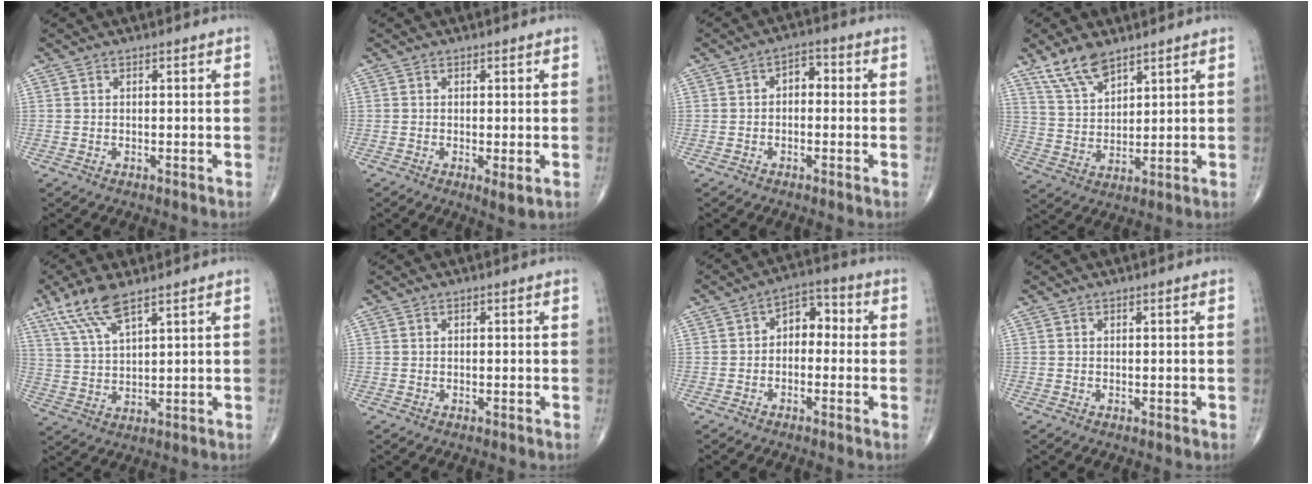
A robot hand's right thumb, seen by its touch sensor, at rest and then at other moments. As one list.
[{"total": 2.3, "force": [-0.5, 0.6, 2.2], "torque": [-0.036, -0.008, -0.008]}, {"total": 3.6, "force": [-0.1, 2.4, 2.7], "torque": [-0.021, 0.016, -0.014]}, {"total": 8.3, "force": [6.1, 3.5, 4.4], "torque": [-0.070, -0.028, 0.125]}, {"total": 8.9, "force": [5.8, 2.4, 6.3], "torque": [-0.133, -0.016, 0.124]}, {"total": 0.0}, {"total": 6.2, "force": [-0.3, 4.3, 4.4], "torque": [-0.038, 0.029, -0.021]}, {"total": 0.0}]